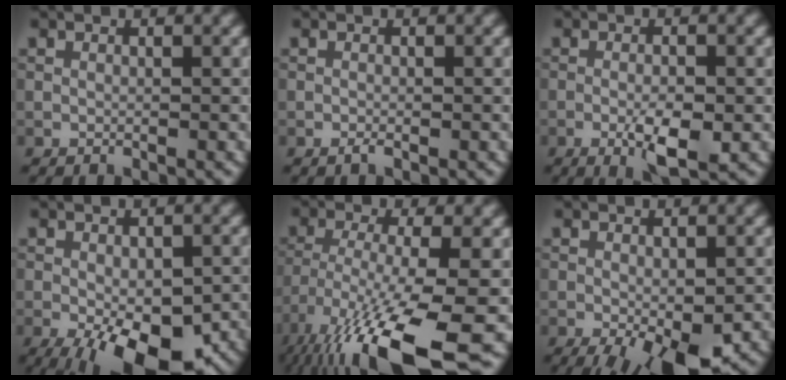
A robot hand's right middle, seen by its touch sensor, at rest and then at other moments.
{"total": 0.6, "force": [-0.3, 0.1, 0.5], "torque": [-0.010, 0.002, -0.005]}
{"total": 3.8, "force": [-1.4, 1.0, 3.4], "torque": [-0.060, -0.001, -0.023]}
{"total": 11.9, "force": [-5.6, 5.3, 9.1], "torque": [-0.137, -0.041, -0.070]}
{"total": 14.3, "force": [-8.2, 3.3, 11.3], "torque": [-0.230, -0.032, -0.131]}
{"total": 7.4, "force": [-3.7, 2.5, 5.9], "torque": [-0.088, -0.018, -0.044]}